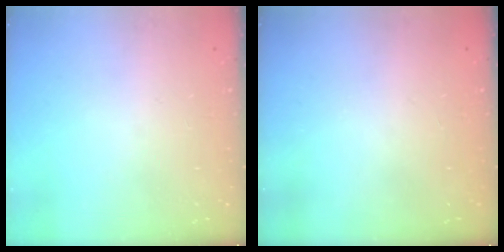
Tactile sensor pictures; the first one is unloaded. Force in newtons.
{"total": 0.0}